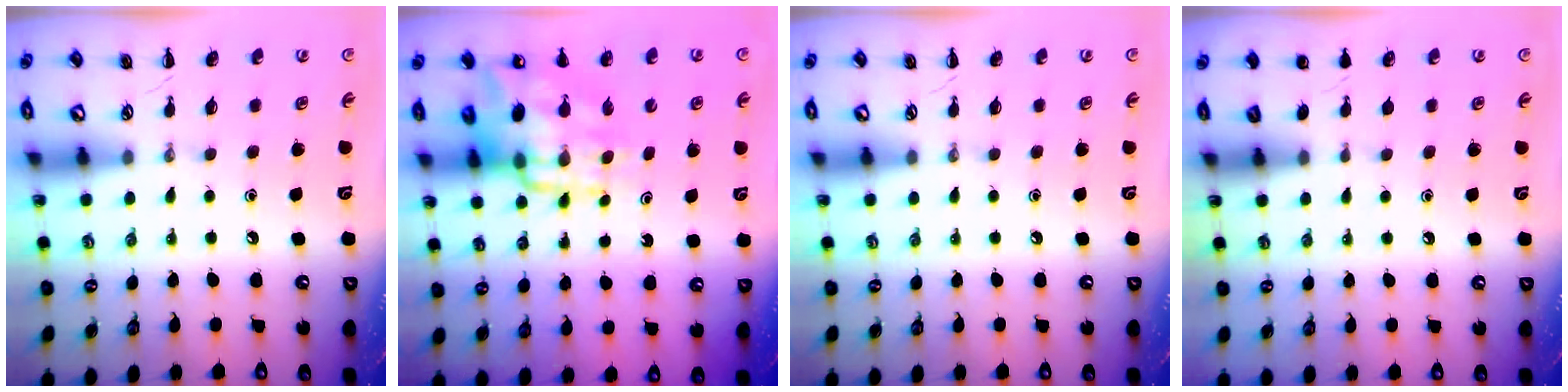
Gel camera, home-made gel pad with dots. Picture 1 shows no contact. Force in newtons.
{"total": 14.7, "press": 14.2, "slide": 3.8}
{"total": 0.0}
{"total": 1.1, "press": 1.1, "slide": 0.2}